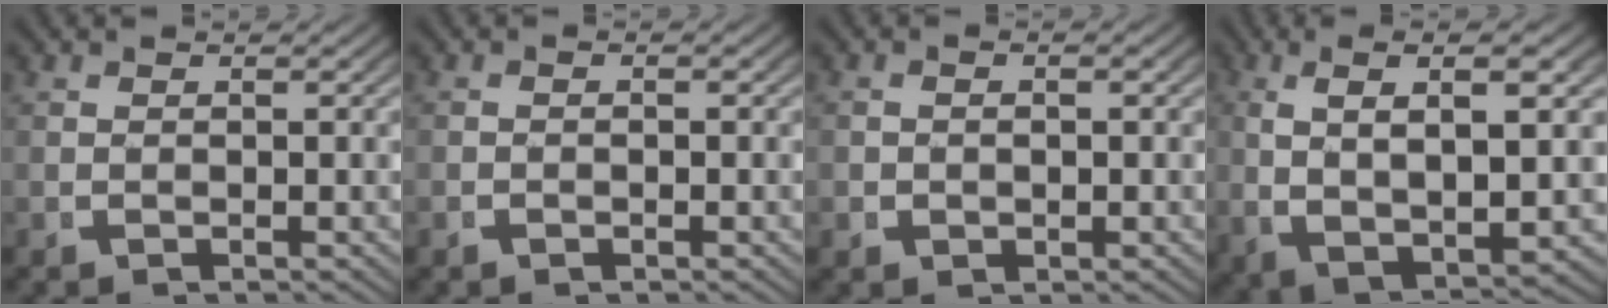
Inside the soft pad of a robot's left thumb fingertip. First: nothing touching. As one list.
[{"total": 0.6, "force": [-0.4, 0.1, 0.4], "torque": [-0.007, 0.002, -0.010]}, {"total": 1.2, "force": [0.0, 0.9, 0.8], "torque": [-0.018, -0.002, 0.002]}, {"total": 10.5, "force": [1.1, 5.7, 8.7], "torque": [-0.179, -0.011, 0.031]}]